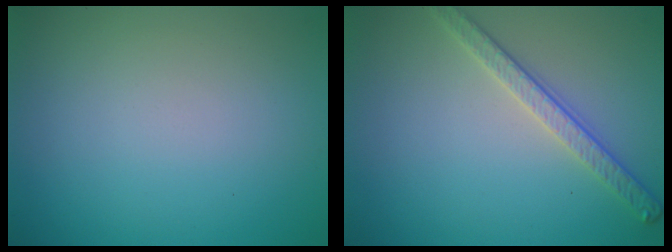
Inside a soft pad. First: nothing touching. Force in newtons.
{"total": 2.8, "press": 2.7, "slide": 0.8}